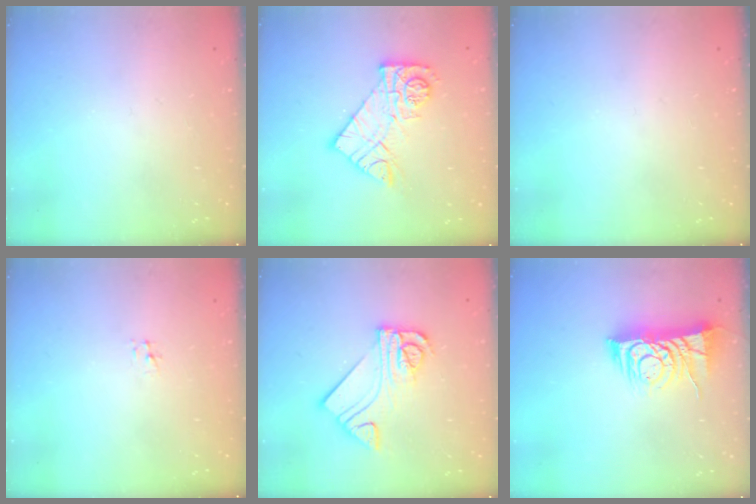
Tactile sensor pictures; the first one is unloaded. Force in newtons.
{"total": 13.7, "press": 13.7, "slide": 1.2}
{"total": 0.0}
{"total": 1.9, "press": 1.9, "slide": 0.2}
{"total": 11.1, "press": 11.1, "slide": 0.6}
{"total": 9.4, "press": 9.4, "slide": 1.0}